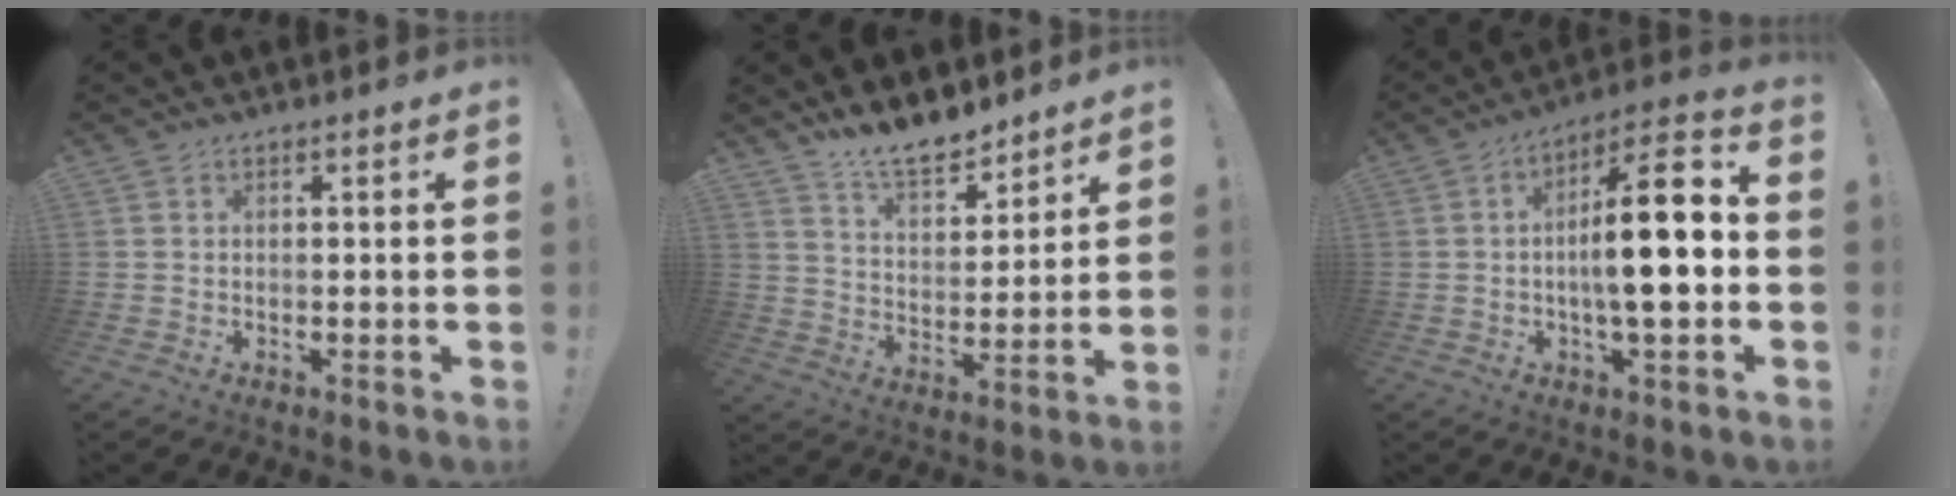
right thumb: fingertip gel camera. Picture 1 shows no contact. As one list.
[{"total": 11.1, "force": [9.7, 4.0, 3.5], "torque": [-0.058, -0.075, 0.183]}, {"total": 16.5, "force": [-1.5, 4.3, 15.8], "torque": [-0.248, 0.003, -0.034]}]